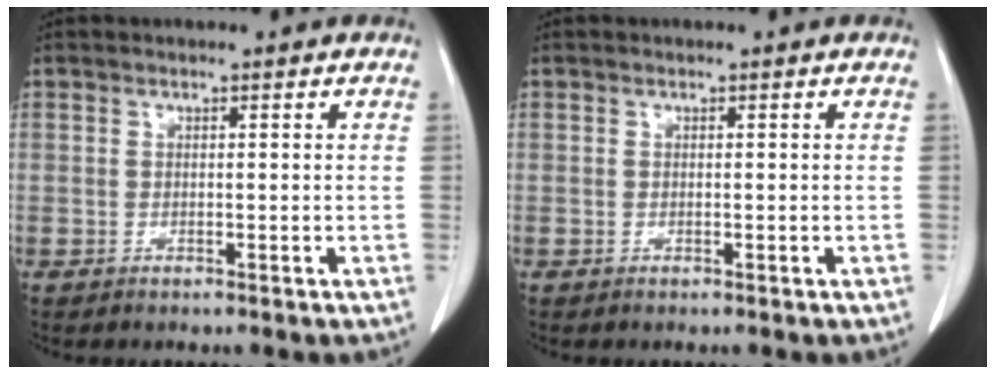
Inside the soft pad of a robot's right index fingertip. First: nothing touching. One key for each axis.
{"total": 0.0}